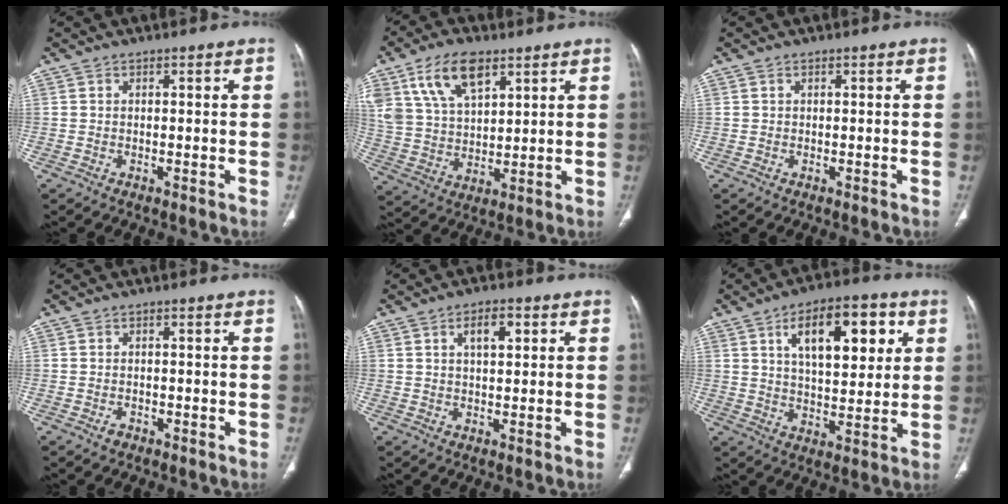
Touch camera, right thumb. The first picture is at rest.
{"total": 13.4, "force": [7.3, 6.9, 8.8], "torque": [-0.152, -0.019, 0.146]}
{"total": 0.0}
{"total": 1.1, "force": [-0.7, 0.7, 0.5], "torque": [-0.008, 0.004, -0.010]}
{"total": 4.5, "force": [1.7, 2.1, 3.7], "torque": [-0.054, 0.001, 0.027]}
{"total": 15.9, "force": [6.0, 7.4, 12.8], "torque": [-0.157, -0.009, 0.094]}